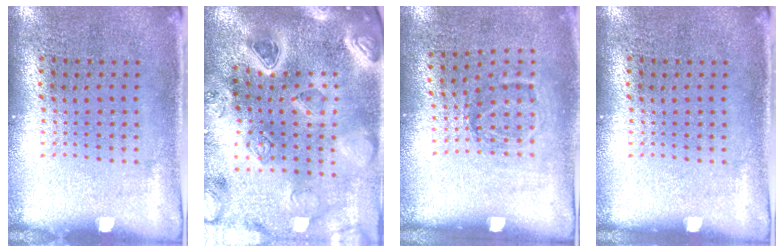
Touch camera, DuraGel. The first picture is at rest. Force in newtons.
{"total": 5.2, "press": 4.4, "slide": 2.9}
{"total": 1.2, "press": 0.8, "slide": 0.8}
{"total": 0.0}